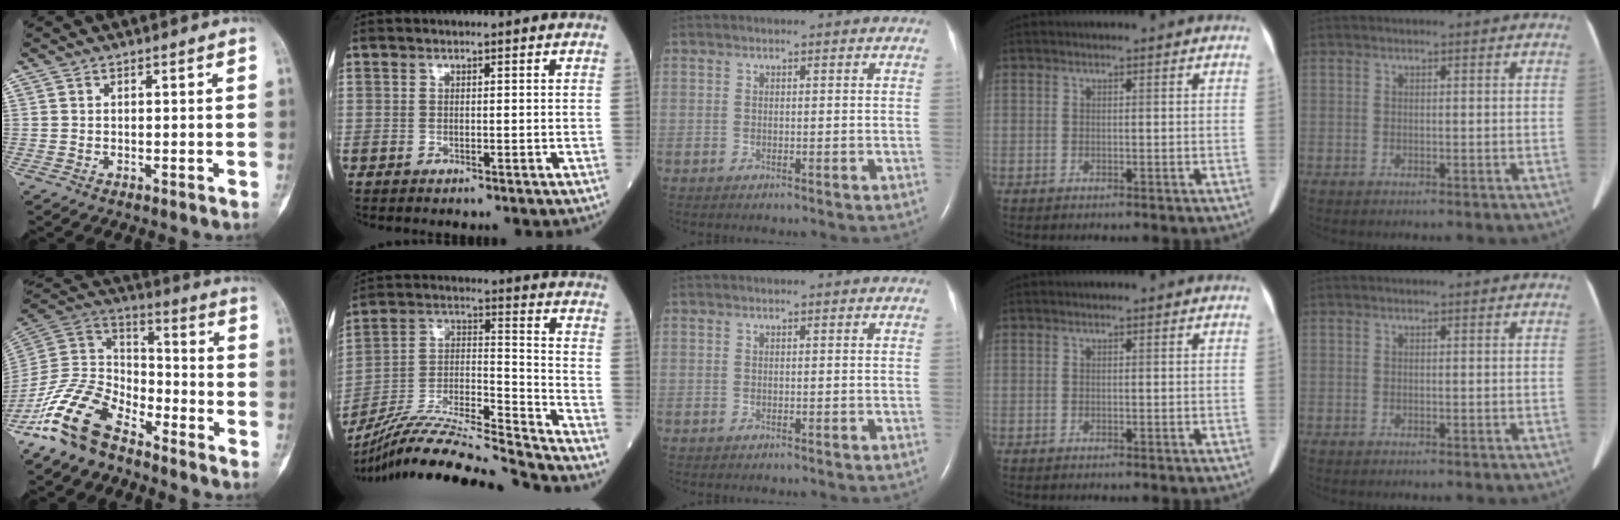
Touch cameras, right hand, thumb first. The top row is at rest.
{"thumb": {"total": 15.1, "force": [-10.9, 7.3, 7.5], "torque": [-0.132, 0.080, -0.219]}, "index": {"total": 22.1, "force": [-20.6, -1.3, 8.1], "torque": [-0.171, -0.016, -0.351]}}